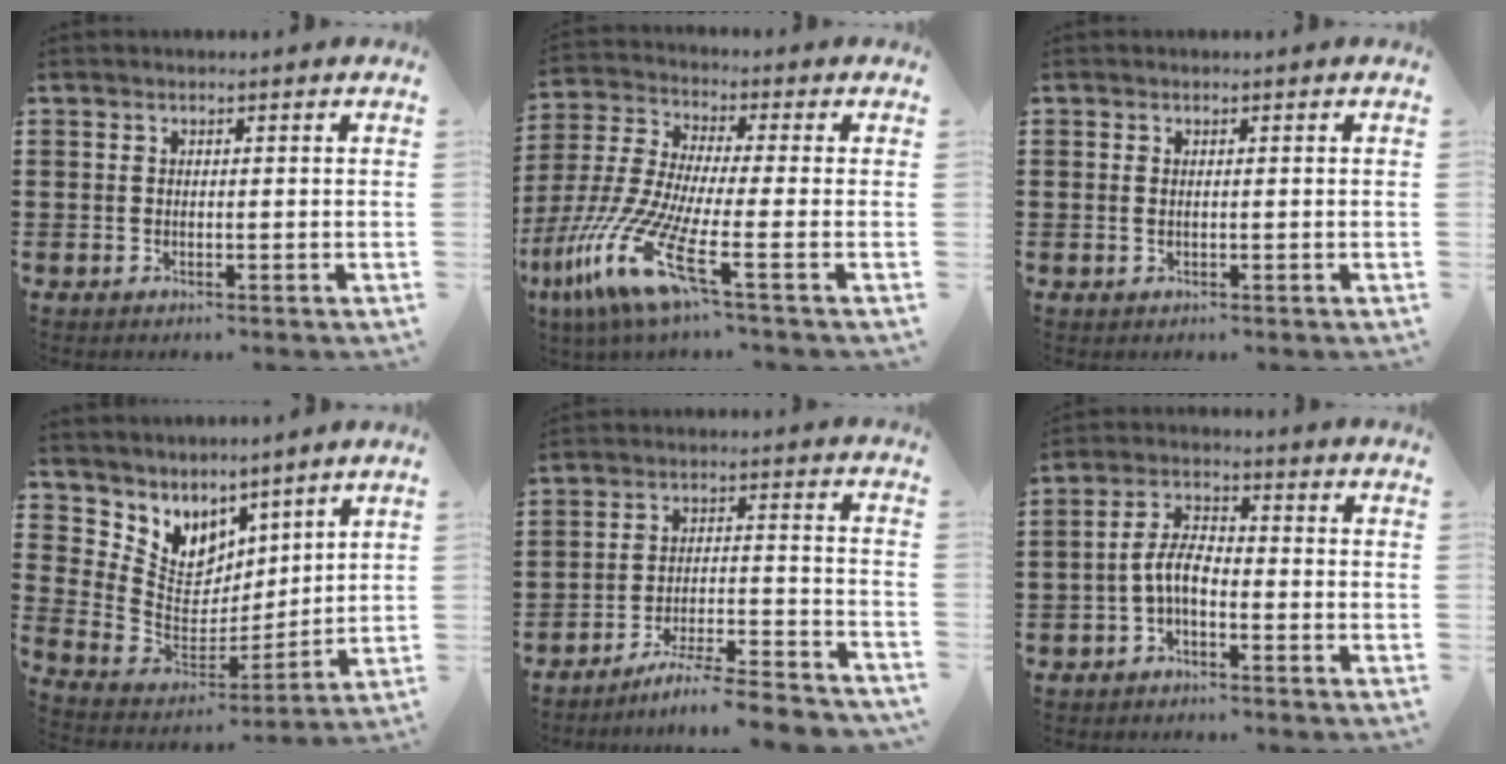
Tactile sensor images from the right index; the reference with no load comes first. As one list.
[{"total": 14.3, "force": [-7.0, 2.5, 12.2], "torque": [-0.296, -0.010, -0.139]}, {"total": 0.6, "force": [0.1, 0.1, 0.6], "torque": [-0.013, 0.000, 0.001]}, {"total": 6.3, "force": [4.6, 4.2, -0.8], "torque": [-0.039, -0.058, 0.086]}, {"total": 7.0, "force": [-6.4, -0.3, 2.7], "torque": [-0.045, -0.007, -0.125]}, {"total": 5.9, "force": [-2.0, 2.6, 5.0], "torque": [-0.117, 0.005, -0.045]}]